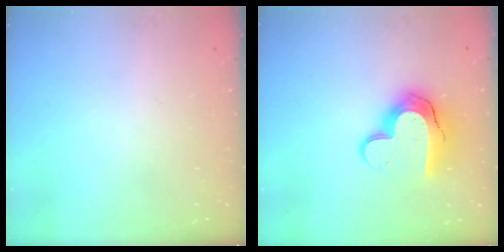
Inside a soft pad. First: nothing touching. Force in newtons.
{"total": 14.7, "press": 14.6, "slide": 0.8}